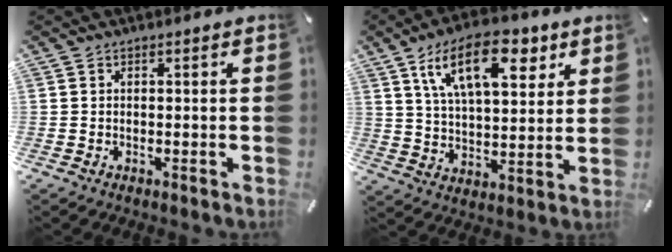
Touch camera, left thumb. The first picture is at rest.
{"total": 17.4, "force": [8.9, 8.4, 12.4], "torque": [-0.201, -0.015, 0.149]}